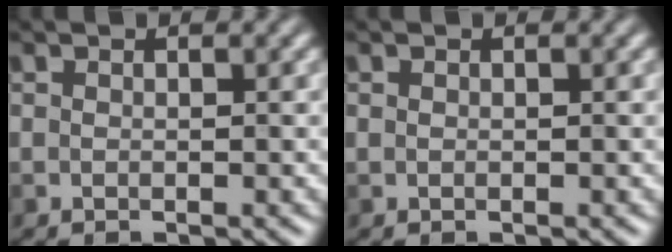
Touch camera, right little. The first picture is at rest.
{"total": 0.0}